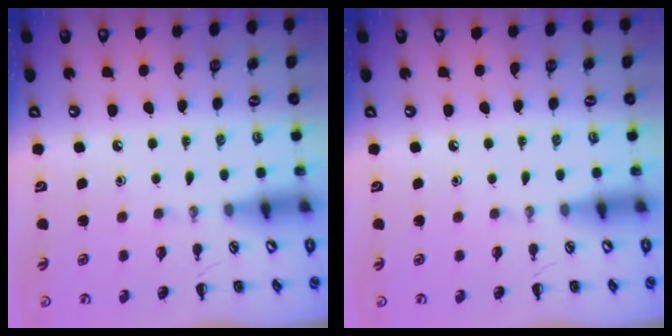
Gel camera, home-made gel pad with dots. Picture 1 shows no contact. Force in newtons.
{"total": 0.0}